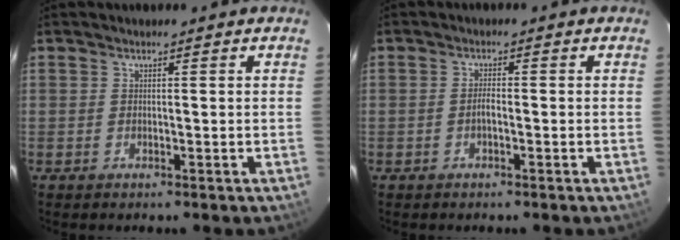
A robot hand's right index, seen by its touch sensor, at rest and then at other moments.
{"total": 1.4, "force": [-0.7, 0.4, 1.1], "torque": [-0.023, 0.002, -0.013]}